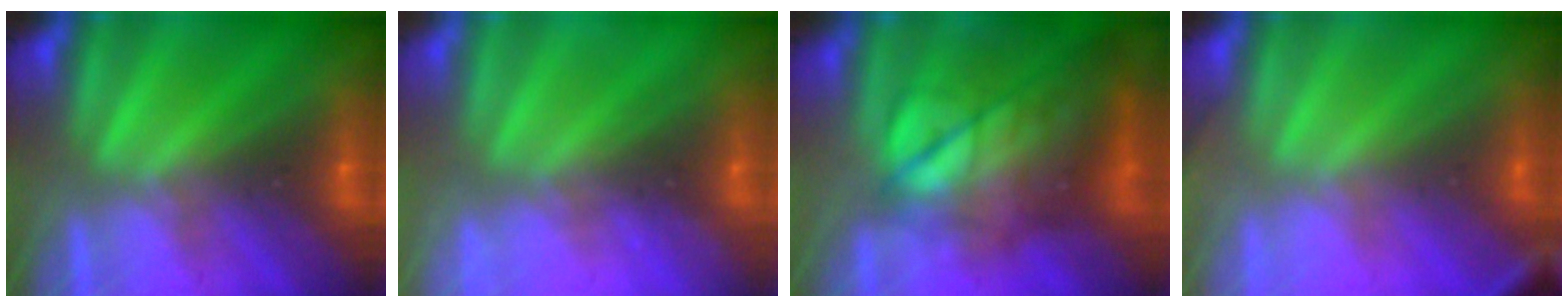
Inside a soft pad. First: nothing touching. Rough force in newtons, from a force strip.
{"total": 2.2}
{"total": 9.5}
{"total": 2.7}